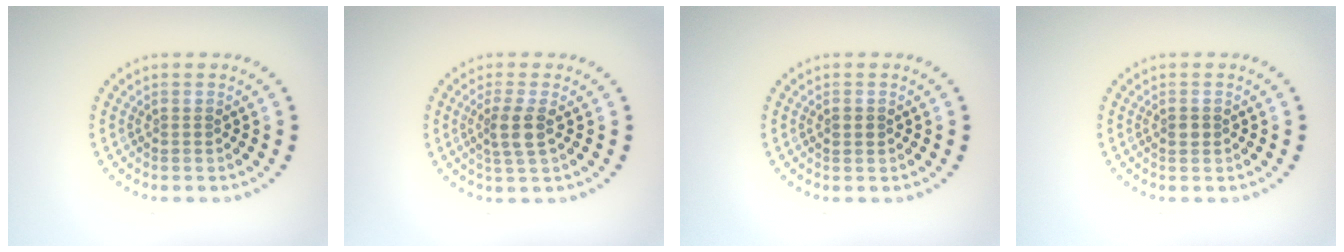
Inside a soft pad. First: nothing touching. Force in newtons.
{"total": 2.3, "press": 2.0, "slide": 1.2}
{"total": 1.1, "press": 1.1, "slide": 0.1}
{"total": 1.2, "press": 1.2, "slide": 0.0}